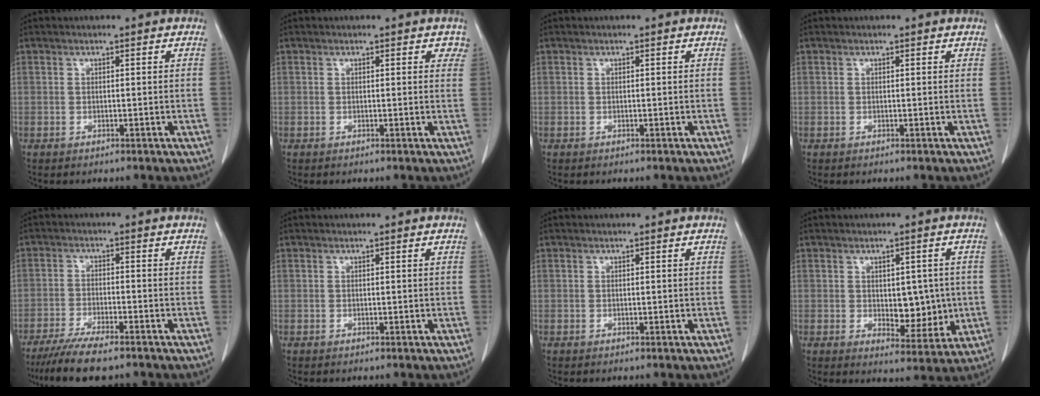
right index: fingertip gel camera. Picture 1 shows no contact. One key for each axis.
{"total": 1.8, "fx": 1.3, "fy": 1.0, "fz": 0.9, "tx": 0.008, "ty": 0.000, "tz": 0.002}
{"total": 0.0}
{"total": 0.0}
{"total": 8.6, "fx": -7.0, "fy": 1.0, "fz": 4.9, "tx": -0.081, "ty": -0.020, "tz": -0.114}
{"total": 0.0}
{"total": 0.0}
{"total": 6.8, "fx": -0.1, "fy": 3.6, "fz": 5.7, "tx": -0.066, "ty": -0.003, "tz": 0.011}